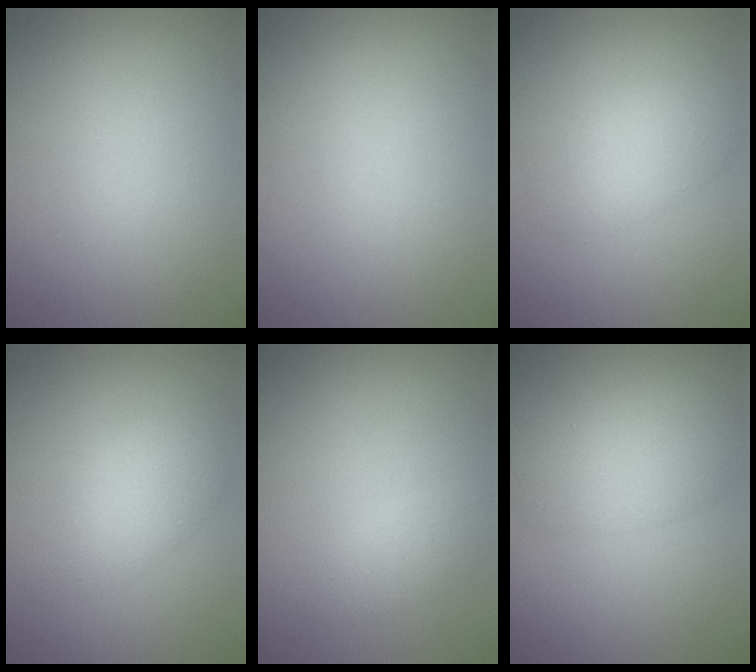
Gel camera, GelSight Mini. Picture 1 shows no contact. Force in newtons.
{"total": 0.0}
{"total": 2.6, "press": 2.6, "slide": 0.1}
{"total": 3.0, "press": 3.0, "slide": 0.1}
{"total": 1.6, "press": 1.6, "slide": 0.1}
{"total": 4.0, "press": 4.0, "slide": 0.1}